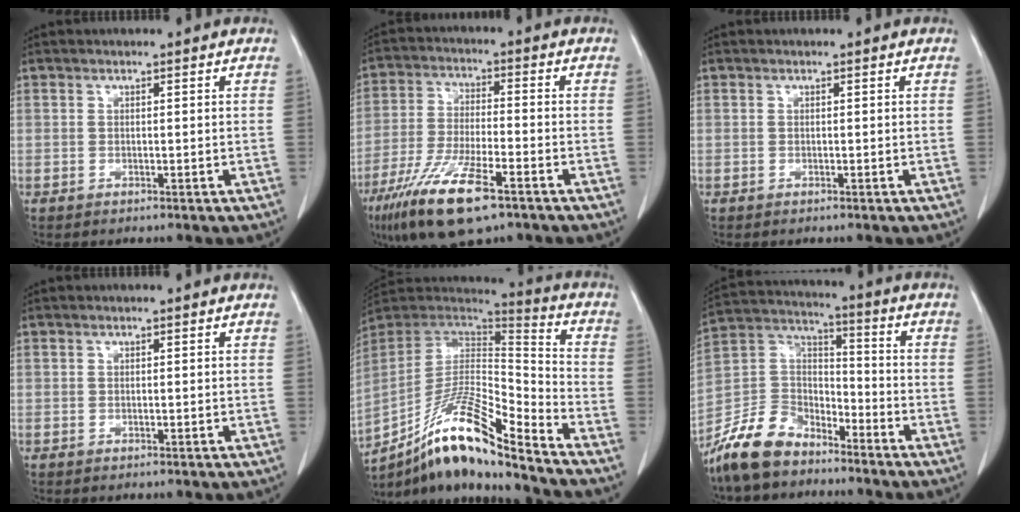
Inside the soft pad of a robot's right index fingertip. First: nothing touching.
{"total": 13.3, "force": [-8.1, 2.5, 10.3], "torque": [-0.204, -0.027, -0.143]}
{"total": 0.0}
{"total": 0.0}
{"total": 17.1, "force": [-13.0, 1.3, 11.1], "torque": [-0.204, 0.006, -0.235]}
{"total": 11.5, "force": [-9.2, 5.5, 4.1], "torque": [-0.094, 0.021, -0.182]}